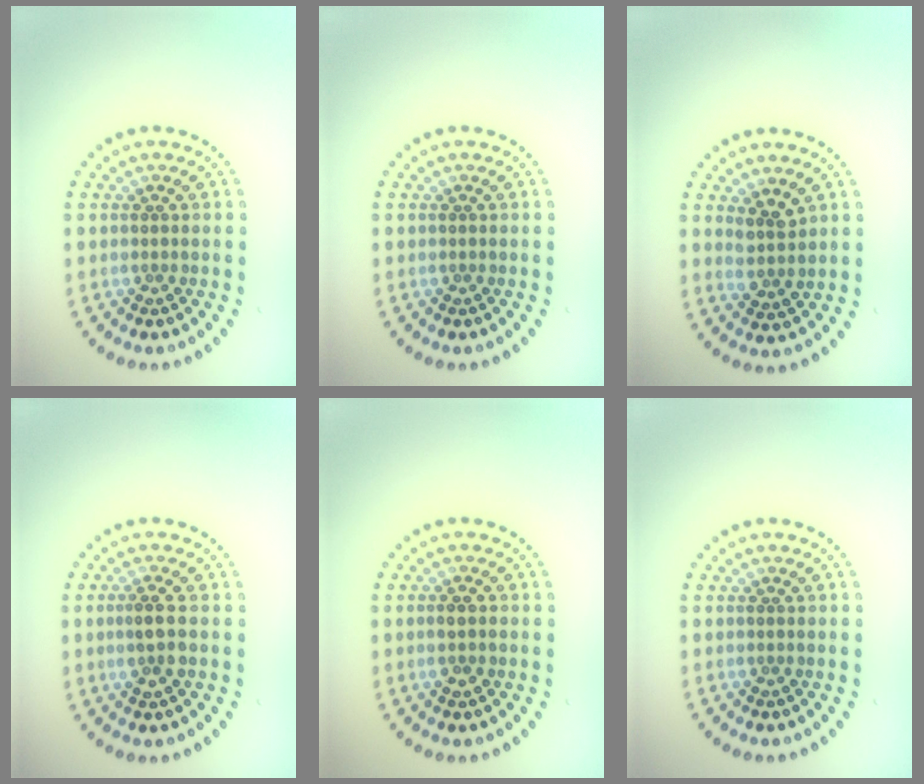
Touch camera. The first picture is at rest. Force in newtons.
{"total": 0.0}
{"total": 2.2, "press": 1.7, "slide": 1.3}
{"total": 2.0, "press": 1.9, "slide": 0.7}
{"total": 1.4, "press": 1.4, "slide": 0.5}
{"total": 0.0}